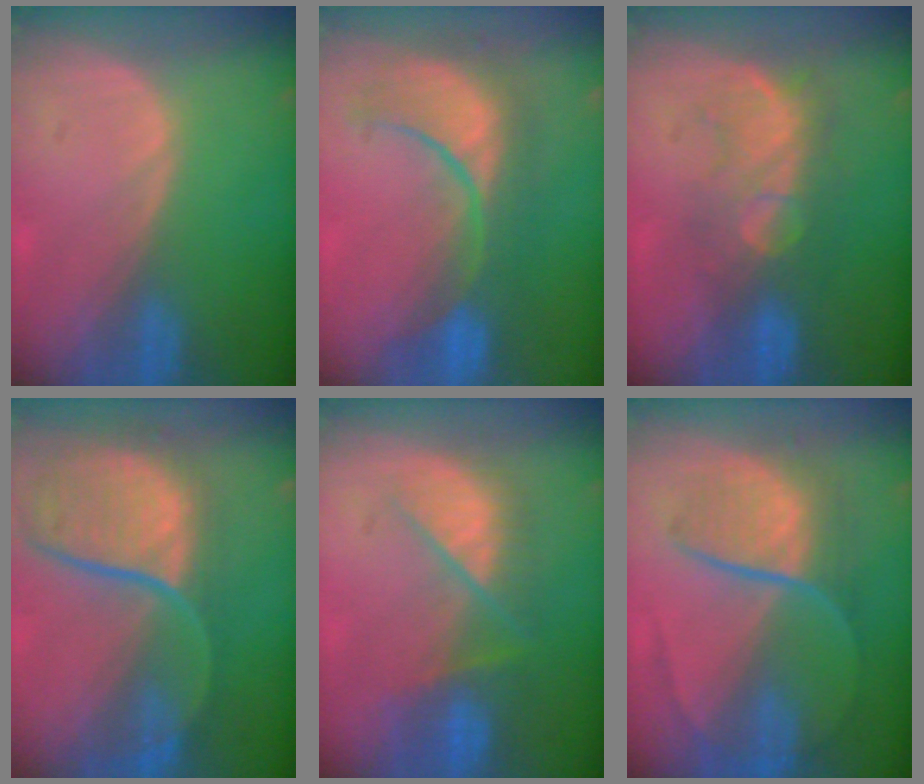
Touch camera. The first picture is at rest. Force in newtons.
{"total": 9.6, "press": 9.5, "slide": 1.7}
{"total": 8.1, "press": 7.8, "slide": 2.4}
{"total": 12.1, "press": 9.9, "slide": 6.9}
{"total": 7.9, "press": 7.2, "slide": 3.1}
{"total": 8.8, "press": 7.6, "slide": 4.6}